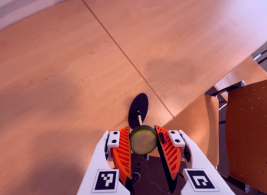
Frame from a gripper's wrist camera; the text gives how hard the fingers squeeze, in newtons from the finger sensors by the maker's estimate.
{"total": 8.6, "left": 8.9, "right": 8.3}